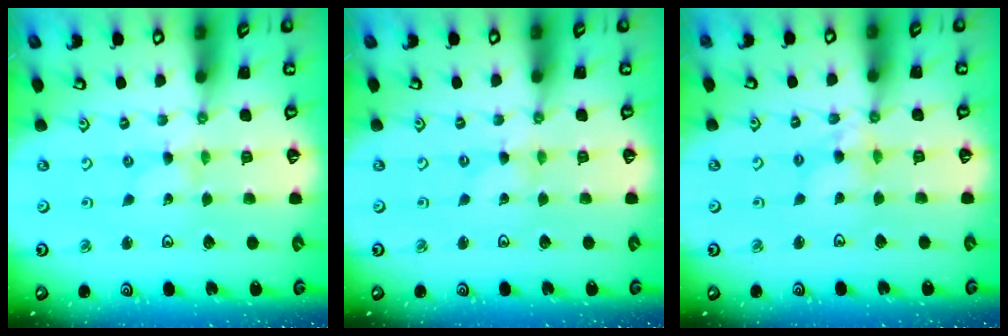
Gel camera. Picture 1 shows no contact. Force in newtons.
{"total": 0.0}
{"total": 5.7, "press": 5.7, "slide": 0.5}